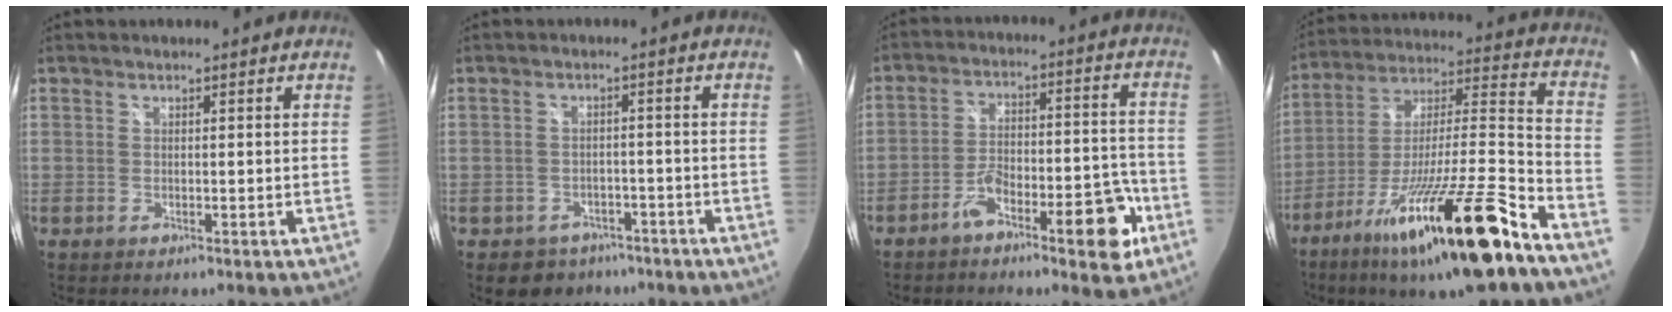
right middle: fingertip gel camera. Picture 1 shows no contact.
{"total": 7.0, "force": [-4.8, 4.9, 1.7], "torque": [-0.043, 0.014, -0.058]}
{"total": 11.1, "force": [-6.5, 3.2, 8.4], "torque": [-0.132, 0.016, -0.092]}
{"total": 24.3, "force": [-15.7, 1.2, 18.5], "torque": [-0.301, -0.034, -0.261]}